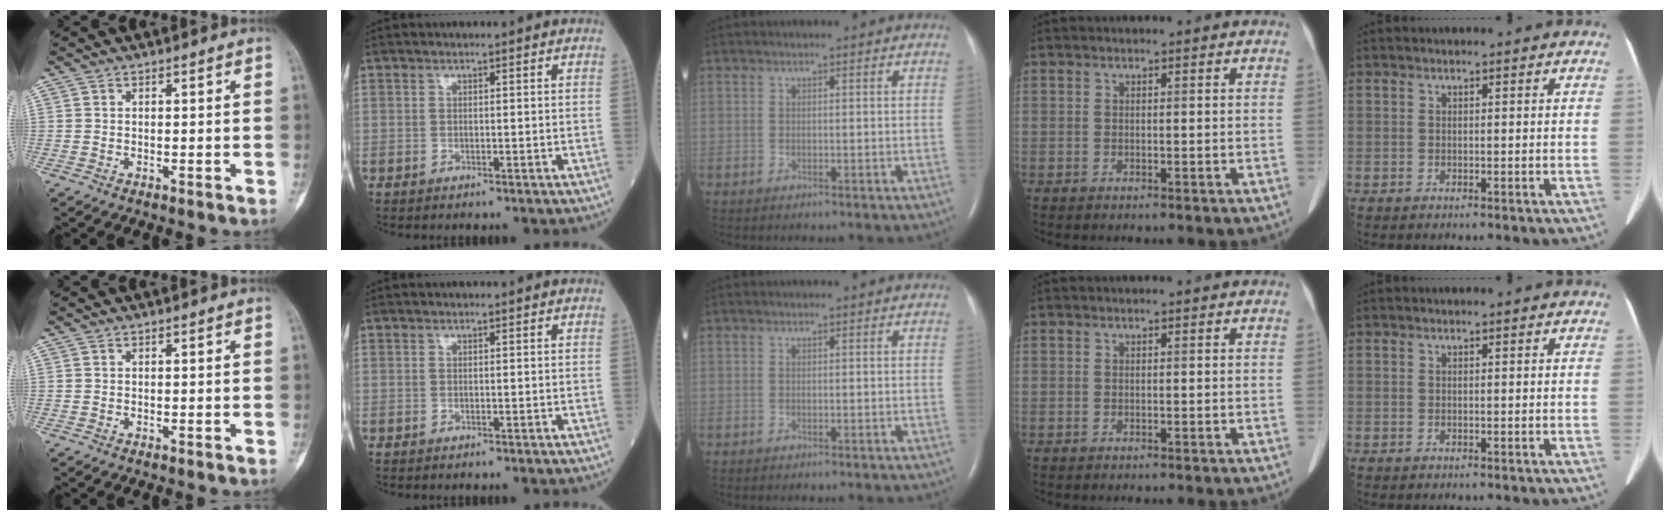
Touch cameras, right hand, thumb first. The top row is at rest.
{}